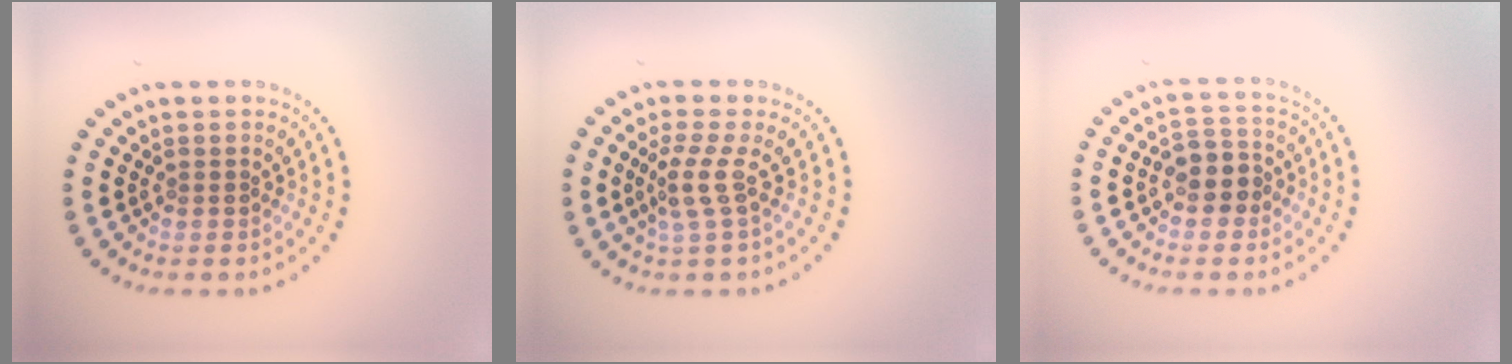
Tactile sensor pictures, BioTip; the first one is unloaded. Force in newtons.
{"total": 2.3, "press": 1.6, "slide": 1.7}
{"total": 3.0, "press": 2.8, "slide": 1.1}